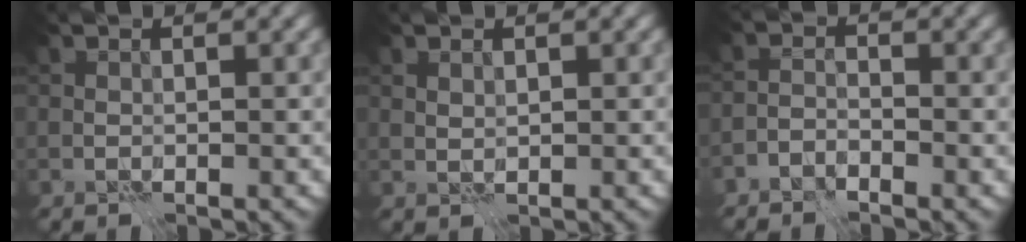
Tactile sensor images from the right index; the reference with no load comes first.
{"total": 0.6, "force": [0.6, 0.1, 0.2], "torque": [-0.004, 0.000, 0.015]}
{"total": 1.7, "force": [-1.7, 0.2, 0.2], "torque": [0.000, 0.007, -0.040]}